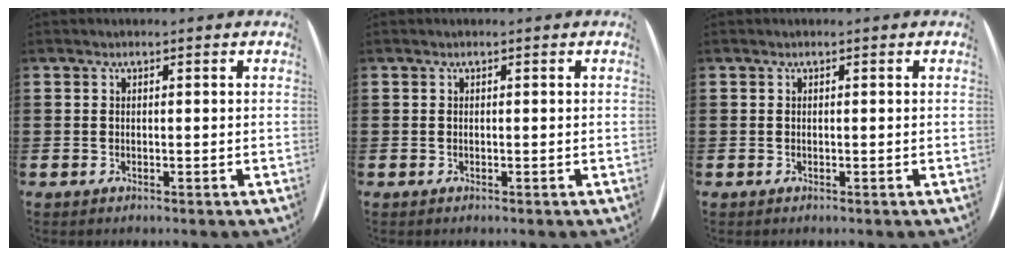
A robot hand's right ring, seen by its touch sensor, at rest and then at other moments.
{"total": 0.0}
{"total": 0.0}